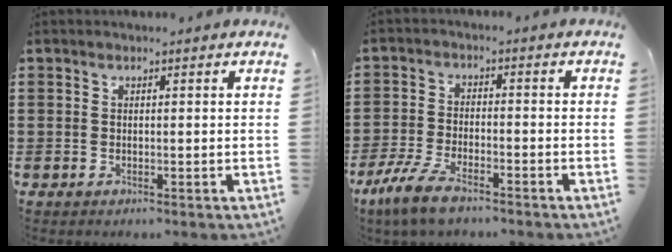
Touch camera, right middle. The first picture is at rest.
{"total": 6.5, "force": [-4.7, 1.9, 4.1], "torque": [-0.100, -0.005, -0.092]}